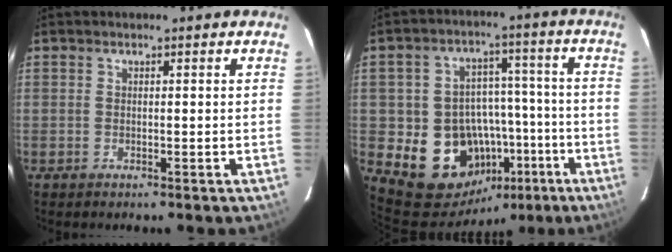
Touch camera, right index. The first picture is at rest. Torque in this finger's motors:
{"motor_torque": [1.73, -0.40, 0.44, 0.06]}